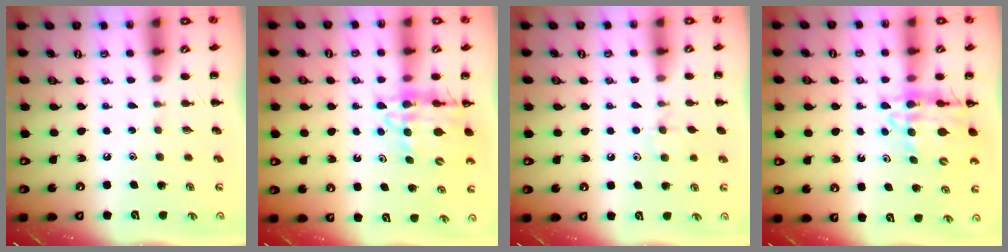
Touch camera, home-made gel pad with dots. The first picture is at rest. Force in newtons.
{"total": 12.4, "press": 12.0, "slide": 3.3}
{"total": 5.5, "press": 5.1, "slide": 1.9}
{"total": 12.4, "press": 12.0, "slide": 3.3}